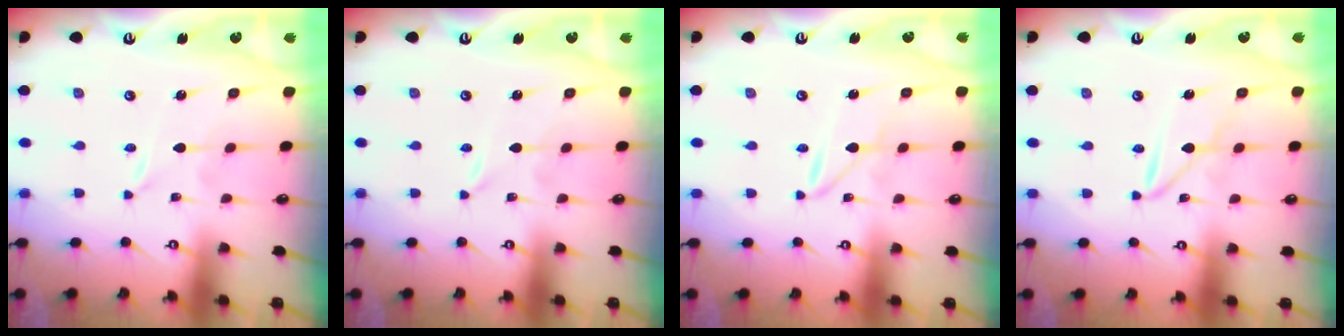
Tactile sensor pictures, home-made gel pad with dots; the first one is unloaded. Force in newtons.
{"total": 0.0}
{"total": 1.9, "press": 1.9, "slide": 0.1}
{"total": 3.1, "press": 3.1, "slide": 0.3}